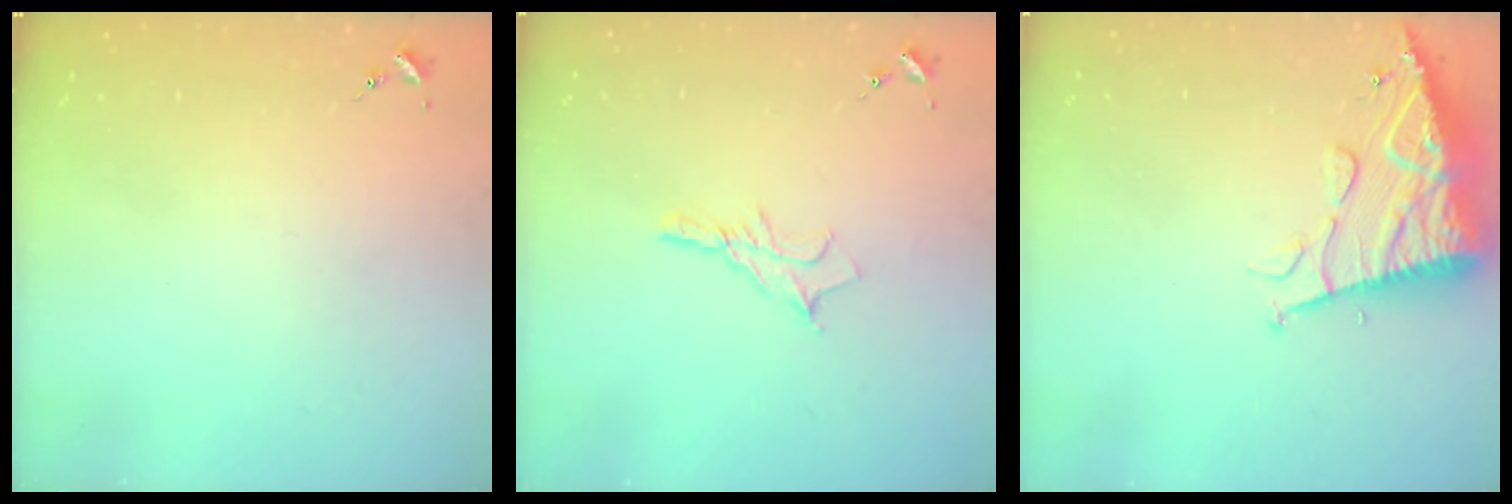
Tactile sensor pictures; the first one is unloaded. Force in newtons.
{"total": 8.7, "press": 8.6, "slide": 0.5}
{"total": 14.9, "press": 14.8, "slide": 1.5}